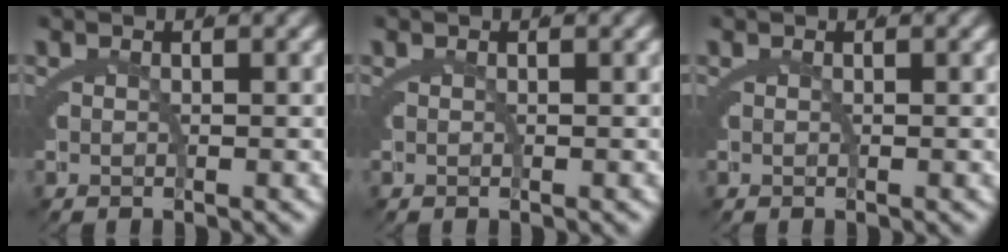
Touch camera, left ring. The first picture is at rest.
{"total": 0.0}
{"total": 0.0}